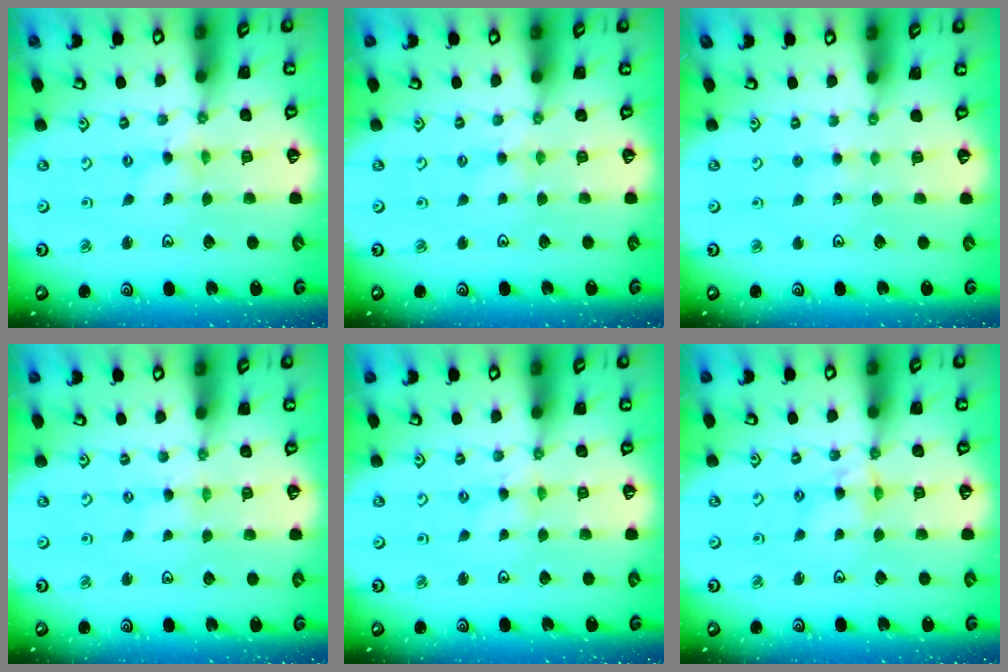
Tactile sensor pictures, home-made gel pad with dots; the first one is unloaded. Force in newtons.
{"total": 2.3, "press": 2.3, "slide": 0.4}
{"total": 2.5, "press": 2.5, "slide": 0.4}
{"total": 0.0}
{"total": 0.6, "press": 0.6, "slide": 0.2}
{"total": 5.2, "press": 5.2, "slide": 0.4}